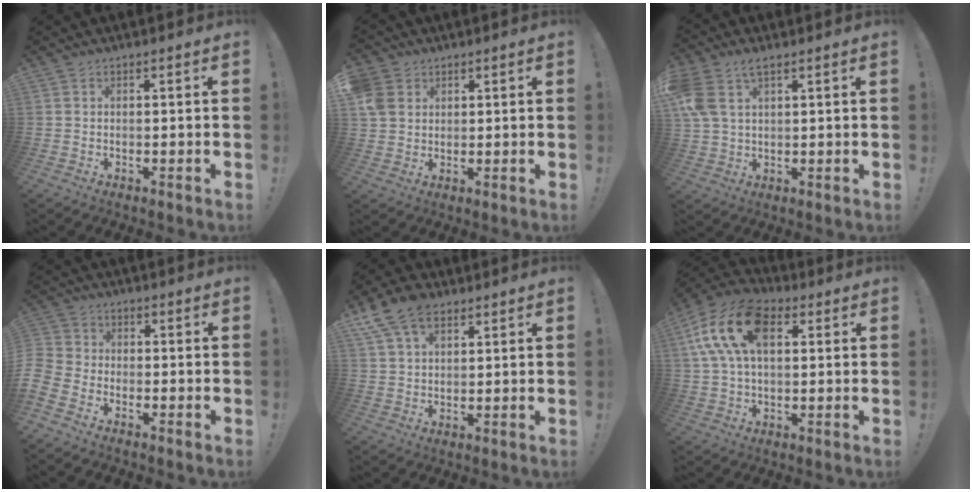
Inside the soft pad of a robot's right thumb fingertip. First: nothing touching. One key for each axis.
{"total": 6.3, "fx": 2.7, "fy": 5.3, "fz": 2.1, "tx": -0.048, "ty": -0.004, "tz": 0.057}
{"total": 7.7, "fx": 4.0, "fy": 4.3, "fz": 5.0, "tx": -0.095, "ty": -0.012, "tz": 0.082}
{"total": 6.3, "fx": -4.4, "fy": 4.0, "fz": 2.0, "tx": -0.055, "ty": 0.028, "tz": -0.082}
{"total": 11.3, "fx": 6.3, "fy": 7.0, "fz": 6.3, "tx": -0.103, "ty": -0.020, "tz": 0.122}
{"total": 18.6, "fx": 5.8, "fy": 11.1, "fz": 13.8, "tx": -0.270, "ty": 0.002, "tz": 0.103}